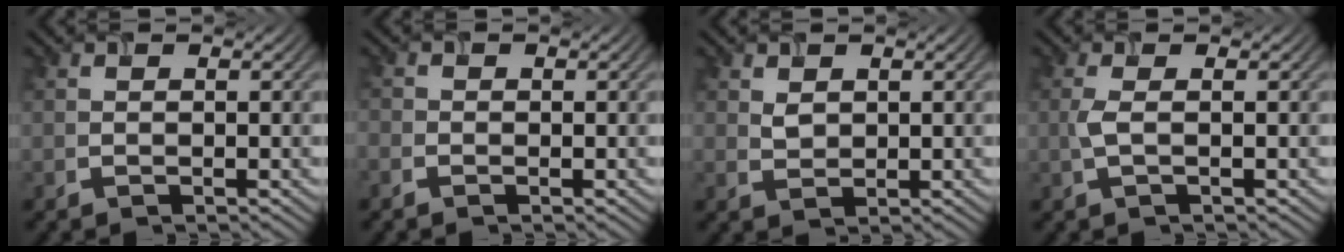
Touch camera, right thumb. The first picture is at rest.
{"total": 1.3, "force": [-0.9, 0.8, 0.3], "torque": [-0.008, -0.003, -0.022]}
{"total": 1.6, "force": [1.0, 1.0, 0.7], "torque": [-0.018, 0.001, 0.022]}
{"total": 1.8, "force": [0.0, 0.4, 1.8], "torque": [-0.046, 0.004, -0.003]}